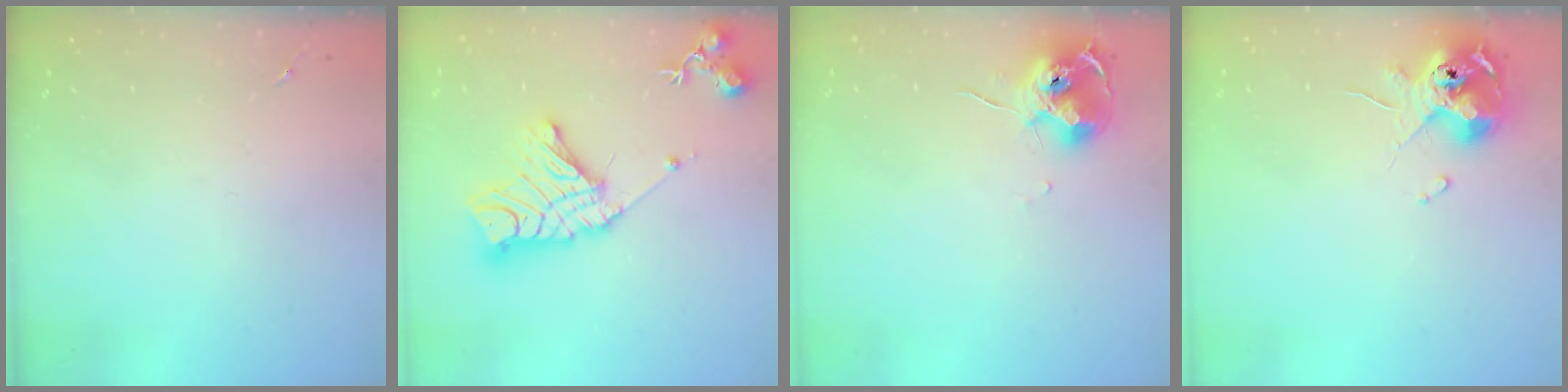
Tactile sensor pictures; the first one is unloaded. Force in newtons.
{"total": 17.0, "press": 16.9, "slide": 1.3}
{"total": 10.6, "press": 10.5, "slide": 0.8}
{"total": 10.8, "press": 10.7, "slide": 1.7}